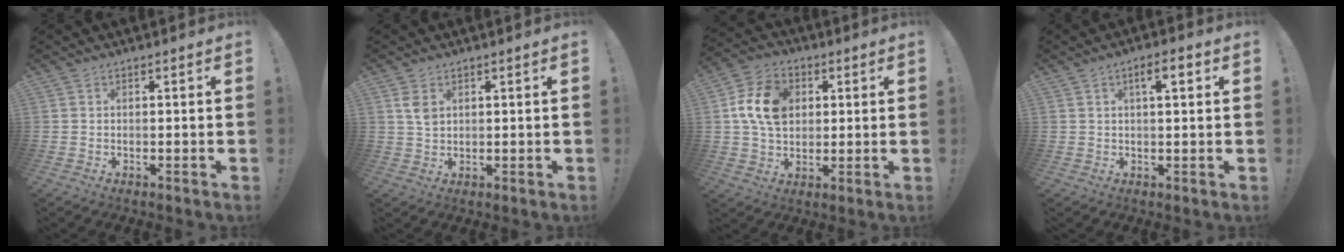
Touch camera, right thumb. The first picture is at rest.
{"total": 3.9, "force": [1.6, 2.5, 2.6], "torque": [-0.035, -0.002, 0.028]}
{"total": 13.9, "force": [3.2, 10.6, 8.4], "torque": [-0.140, 0.001, 0.063]}
{"total": 4.9, "force": [1.7, 1.3, 4.4], "torque": [-0.059, -0.005, 0.020]}